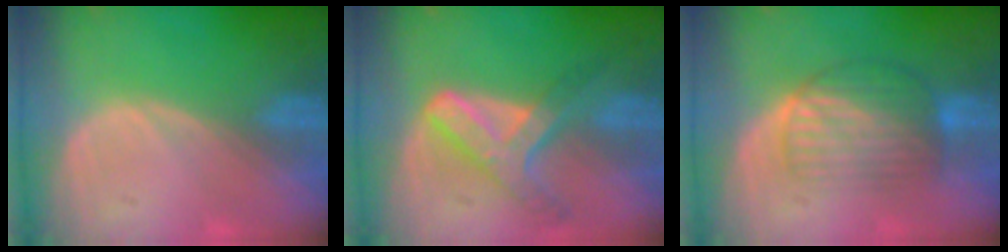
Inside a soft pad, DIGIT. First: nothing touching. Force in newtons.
{"total": 7.3, "press": 6.2, "slide": 3.9}
{"total": 6.7, "press": 6.5, "slide": 1.8}